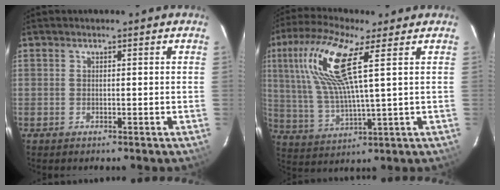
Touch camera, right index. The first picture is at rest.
{"total": 14.4, "force": [5.2, 2.9, 13.1], "torque": [-0.263, 0.011, 0.109]}